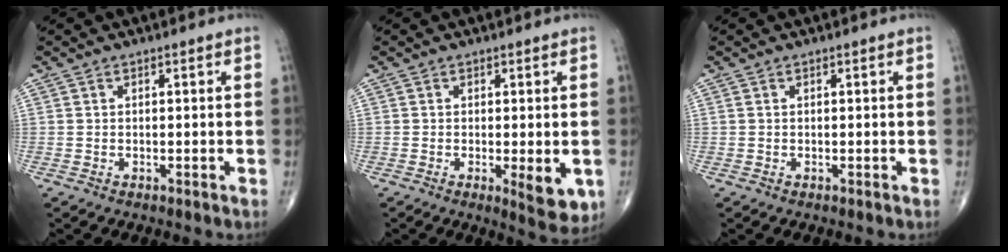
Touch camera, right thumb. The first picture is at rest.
{"total": 5.8, "force": [-1.2, 1.9, 5.3], "torque": [-0.065, -0.013, -0.013]}
{"total": 0.0}